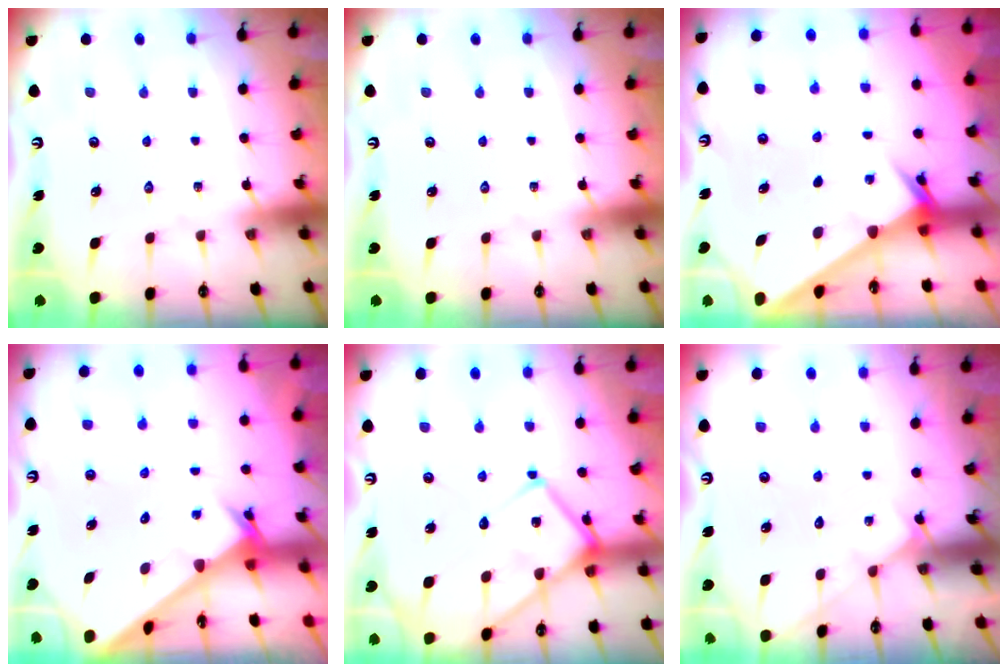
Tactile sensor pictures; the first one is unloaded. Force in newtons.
{"total": 0.0}
{"total": 2.4, "press": 2.4, "slide": 0.3}
{"total": 2.3, "press": 2.3, "slide": 0.2}
{"total": 15.1, "press": 15.0, "slide": 1.6}
{"total": 2.6, "press": 2.6, "slide": 0.3}